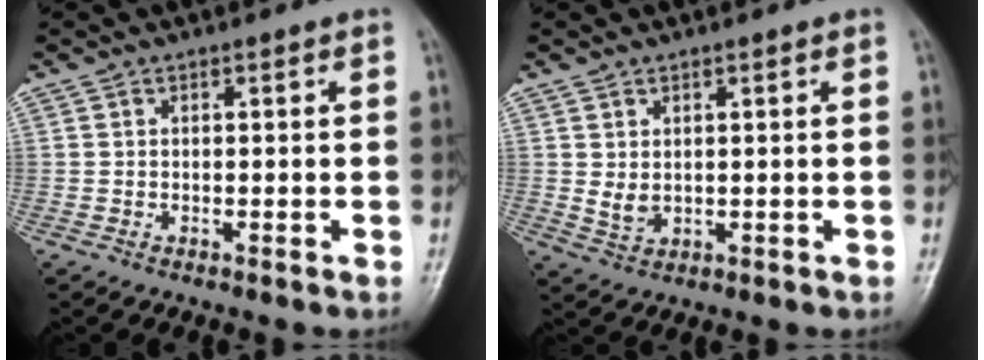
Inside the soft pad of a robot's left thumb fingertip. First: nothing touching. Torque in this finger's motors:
{"motor_torque": [0.55, 0.27, 0.57, 0.10, 0.00]}